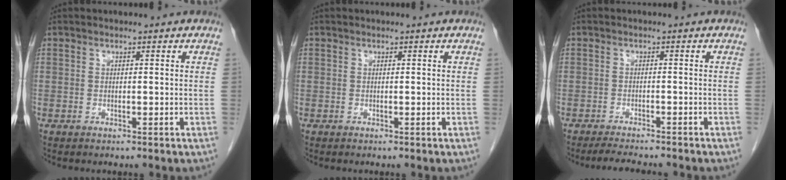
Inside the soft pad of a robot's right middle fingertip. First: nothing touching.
{"total": 0.0}
{"total": 5.3, "force": [-4.8, 0.5, 2.1], "torque": [-0.032, -0.013, -0.074]}